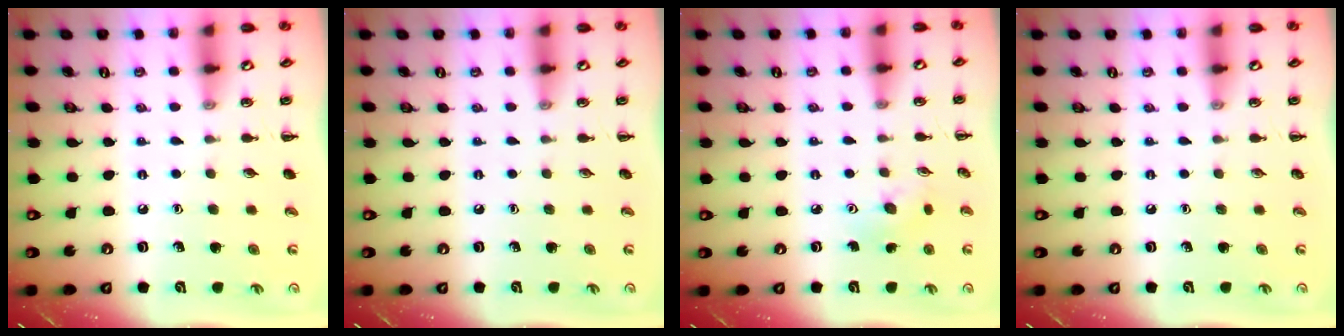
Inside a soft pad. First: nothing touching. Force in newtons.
{"total": 0.0}
{"total": 3.2, "press": 3.1, "slide": 0.8}
{"total": 0.0}